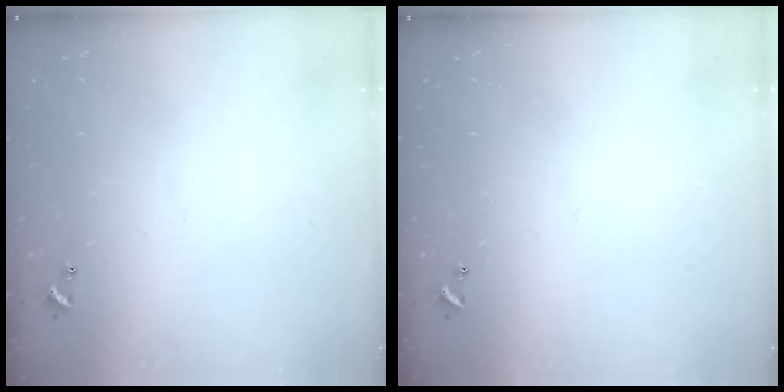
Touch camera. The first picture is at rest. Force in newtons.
{"total": 0.0}